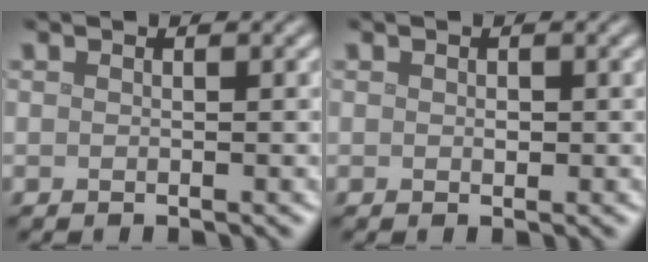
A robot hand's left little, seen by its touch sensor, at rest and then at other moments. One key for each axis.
{"total": 0.6, "fx": 0.1, "fy": 0.4, "fz": 0.4, "tx": -0.004, "ty": -0.002, "tz": 0.000}